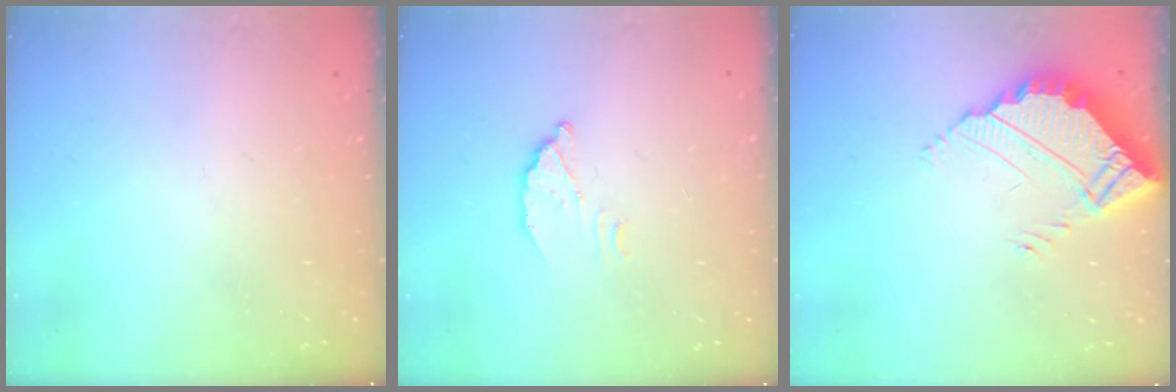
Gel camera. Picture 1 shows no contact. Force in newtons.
{"total": 3.7, "press": 3.7, "slide": 0.2}
{"total": 5.7, "press": 5.7, "slide": 0.5}